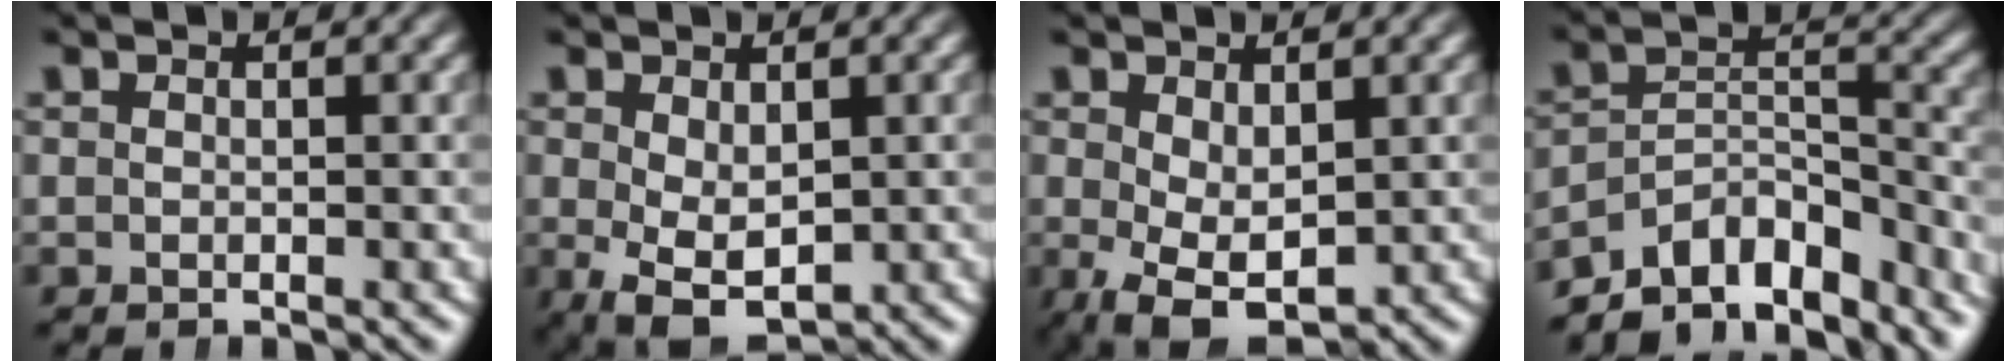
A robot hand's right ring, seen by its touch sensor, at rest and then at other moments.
{"total": 6.6, "force": [-3.5, 3.8, 4.2], "torque": [-0.091, -0.060, -0.023]}
{"total": 6.2, "force": [-3.2, 3.2, 4.2], "torque": [-0.083, -0.053, -0.023]}
{"total": 12.2, "force": [-8.5, 6.3, 6.0], "torque": [-0.091, -0.045, -0.123]}